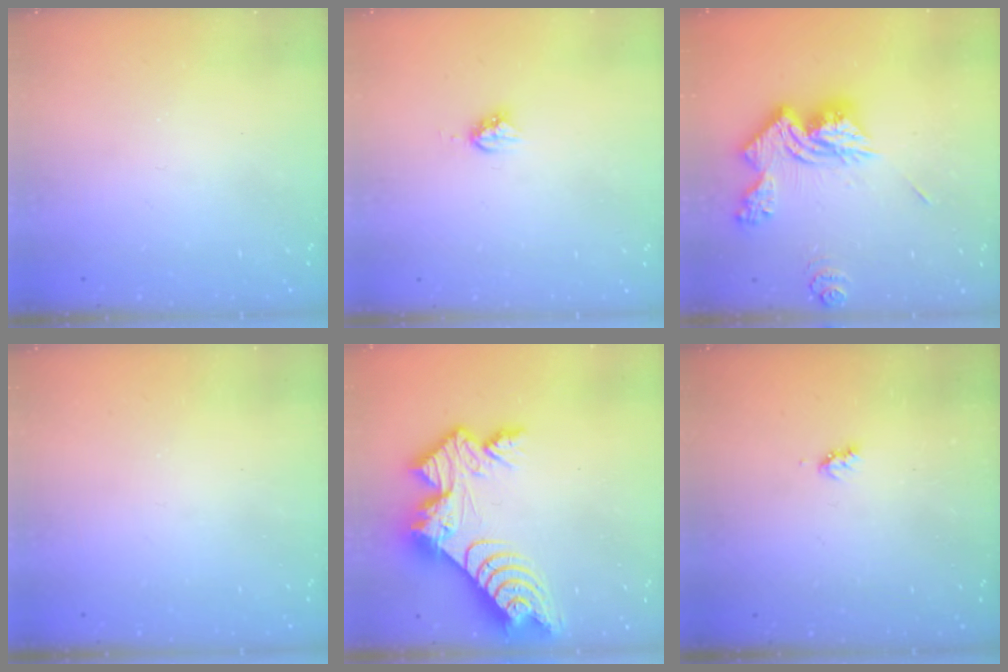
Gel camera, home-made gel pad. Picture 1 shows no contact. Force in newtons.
{"total": 4.4, "press": 4.4, "slide": 0.1}
{"total": 15.9, "press": 15.9, "slide": 1.6}
{"total": 0.0}
{"total": 15.4, "press": 15.4, "slide": 1.1}
{"total": 2.8, "press": 2.8, "slide": 0.4}